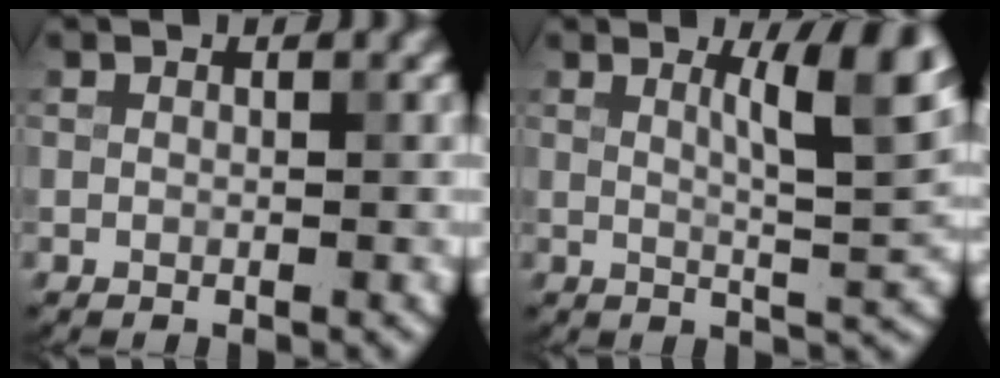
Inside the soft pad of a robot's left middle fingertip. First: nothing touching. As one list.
[{"total": 6.8, "force": [2.6, 1.5, 6.0], "torque": [-0.072, -0.001, 0.040]}]